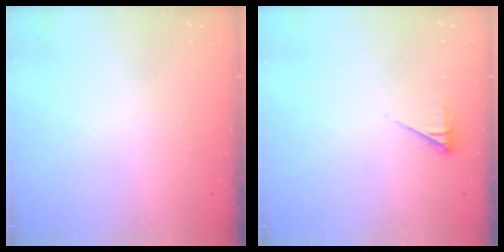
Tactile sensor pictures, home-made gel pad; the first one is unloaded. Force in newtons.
{"total": 3.5, "press": 3.5, "slide": 0.6}